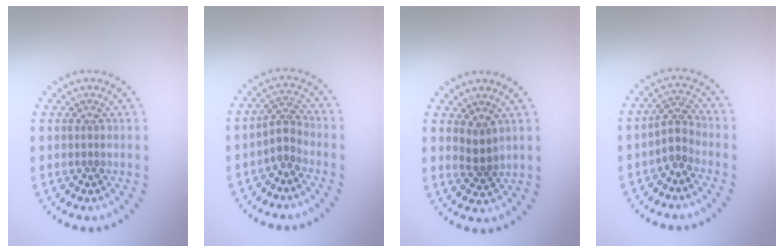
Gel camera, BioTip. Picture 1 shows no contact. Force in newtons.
{"total": 2.1, "press": 1.5, "slide": 1.4}
{"total": 1.8, "press": 1.5, "slide": 1.0}
{"total": 2.0, "press": 1.6, "slide": 1.3}